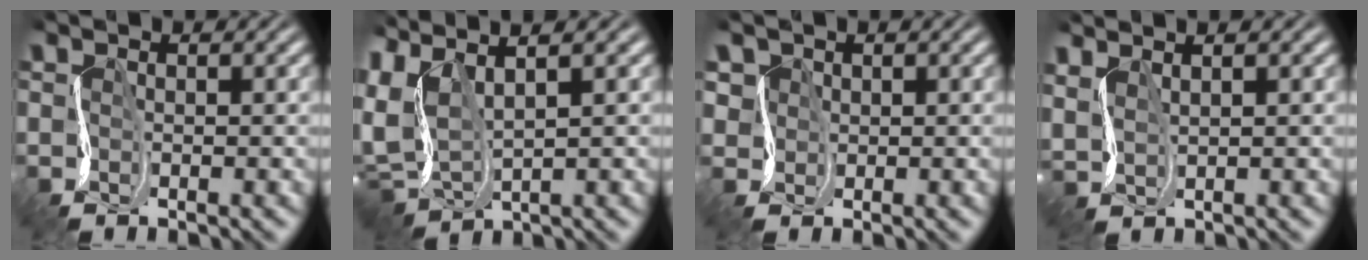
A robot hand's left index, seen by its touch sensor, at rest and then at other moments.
{"total": 6.2, "force": [1.6, 2.6, 5.4], "torque": [-0.142, 0.001, 0.035]}
{"total": 1.5, "force": [0.6, 1.3, -0.1], "torque": [-0.002, -0.007, 0.024]}
{"total": 3.6, "force": [2.6, 1.4, 2.1], "torque": [-0.052, 0.017, 0.044]}